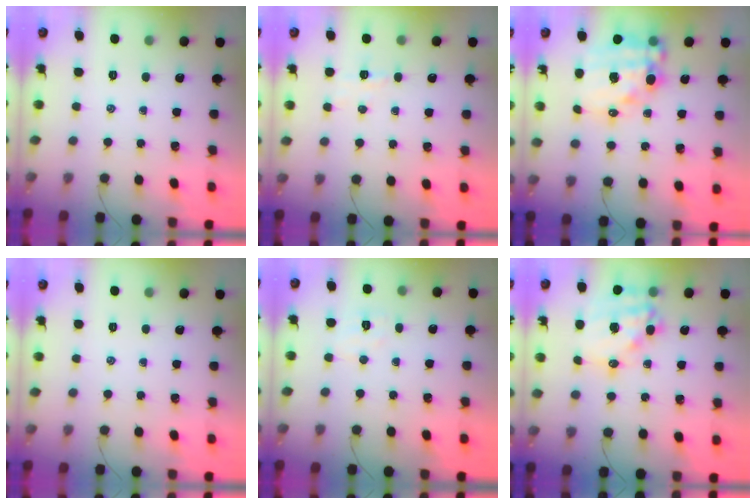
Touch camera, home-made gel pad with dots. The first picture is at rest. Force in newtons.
{"total": 2.6, "press": 2.5, "slide": 0.9}
{"total": 16.6, "press": 16.2, "slide": 3.6}
{"total": 0.0}
{"total": 4.0, "press": 3.9, "slide": 1.0}
{"total": 15.2, "press": 14.8, "slide": 3.5}